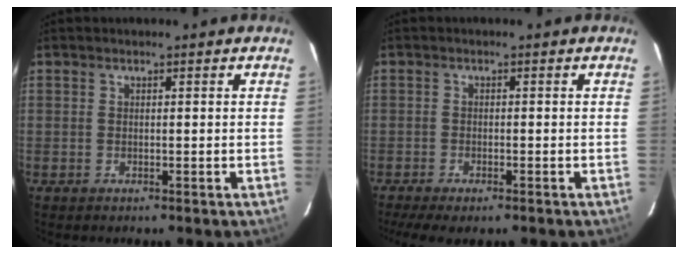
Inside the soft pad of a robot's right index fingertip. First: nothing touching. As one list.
[{"total": 6.0, "force": [-4.5, 1.7, 3.6], "torque": [-0.093, -0.021, -0.076]}]